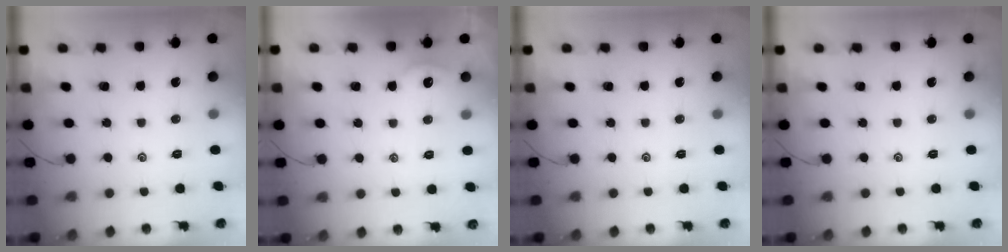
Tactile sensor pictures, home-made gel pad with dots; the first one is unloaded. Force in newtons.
{"total": 1.2, "press": 1.2, "slide": 0.2}
{"total": 0.0}
{"total": 0.0}